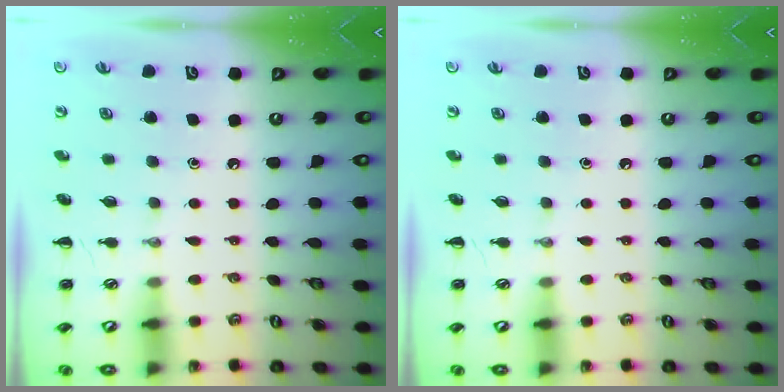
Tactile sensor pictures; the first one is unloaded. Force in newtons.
{"total": 0.0}